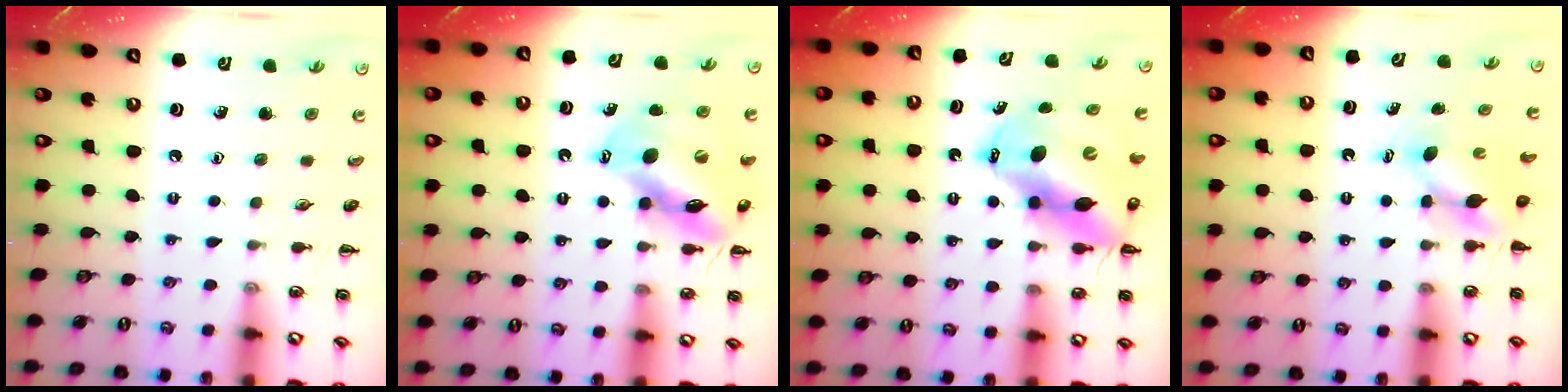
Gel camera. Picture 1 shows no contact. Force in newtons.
{"total": 13.1, "press": 12.5, "slide": 3.7}
{"total": 13.7, "press": 13.3, "slide": 3.6}
{"total": 4.2, "press": 4.2, "slide": 0.5}